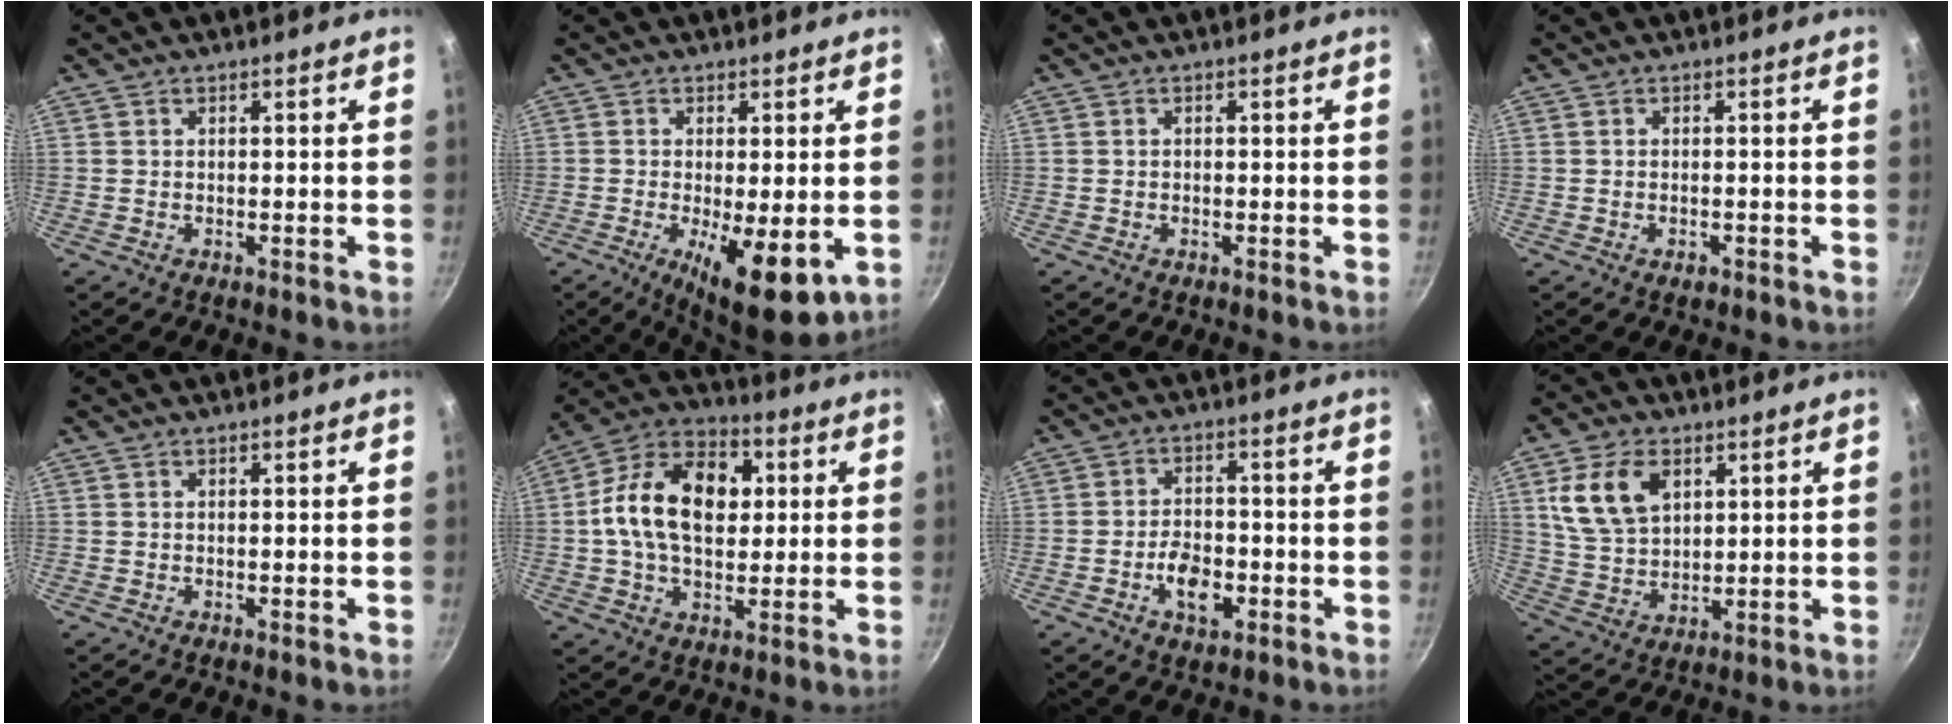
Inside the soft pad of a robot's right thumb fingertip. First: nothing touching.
{"total": 12.4, "force": [-3.5, 4.2, 11.1], "torque": [-0.166, -0.023, -0.040]}
{"total": 0.0}
{"total": 1.1, "force": [-0.6, 0.7, 0.7], "torque": [-0.010, 0.007, -0.009]}
{"total": 0.0}
{"total": 18.1, "force": [2.3, 11.8, 13.5], "torque": [-0.211, 0.020, 0.032]}
{"total": 6.6, "force": [-2.4, 3.9, 4.8], "torque": [-0.060, 0.015, -0.043]}
{"total": 12.0, "force": [4.6, 7.8, 7.9], "torque": [-0.135, -0.010, 0.095]}